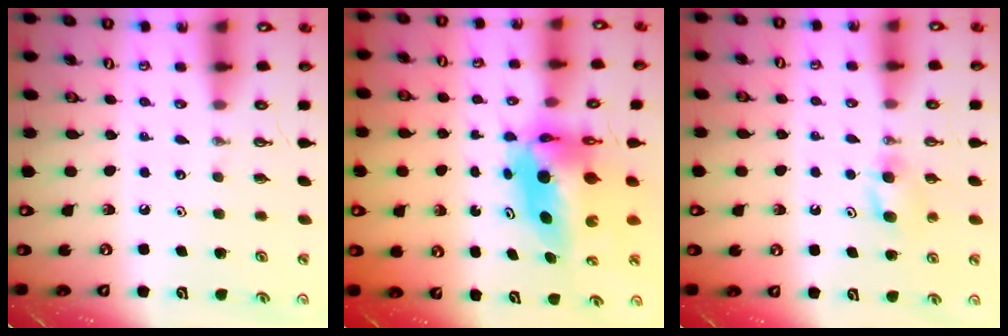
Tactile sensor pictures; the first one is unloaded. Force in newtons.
{"total": 8.2, "press": 8.1, "slide": 0.9}
{"total": 3.9, "press": 3.8, "slide": 0.6}